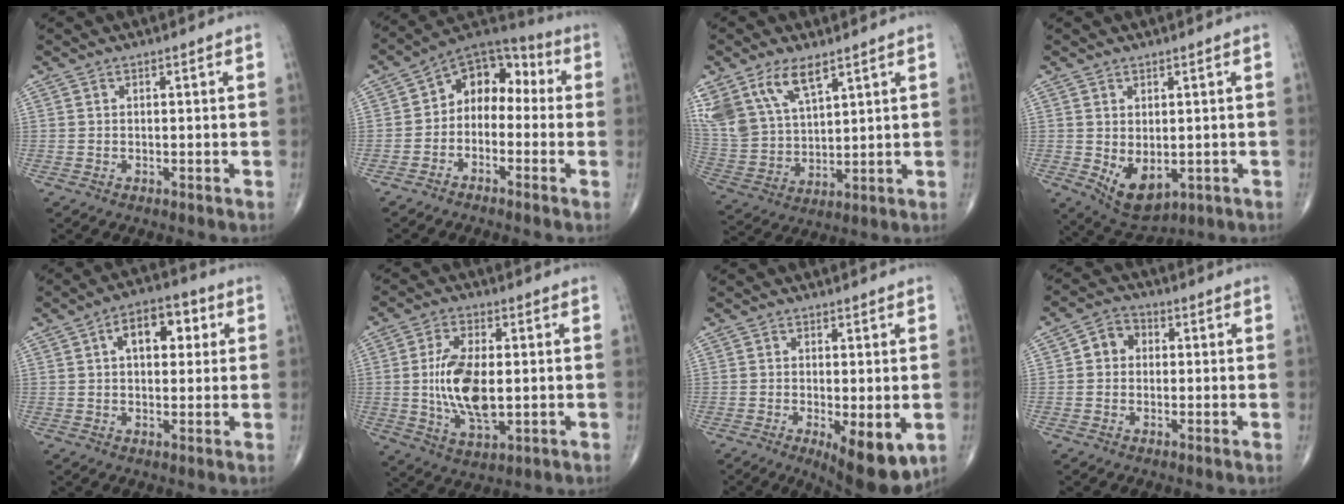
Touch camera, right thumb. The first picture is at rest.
{"total": 10.2, "force": [-0.9, 7.5, 6.9], "torque": [-0.066, 0.053, -0.037]}
{"total": 15.6, "force": [9.0, 8.1, 9.7], "torque": [-0.198, -0.023, 0.189]}
{"total": 7.5, "force": [-1.2, 4.4, 5.9], "torque": [-0.083, -0.009, 0.002]}
{"total": 9.6, "force": [2.6, 5.5, 7.4], "torque": [-0.081, 0.015, 0.034]}
{"total": 12.6, "force": [-0.1, 6.1, 11.1], "torque": [-0.211, -0.009, 0.003]}
{"total": 9.7, "force": [-2.9, 3.4, 8.6], "torque": [-0.119, -0.020, -0.036]}
{"total": 4.8, "force": [0.3, 4.1, 2.5], "torque": [-0.022, 0.016, -0.005]}